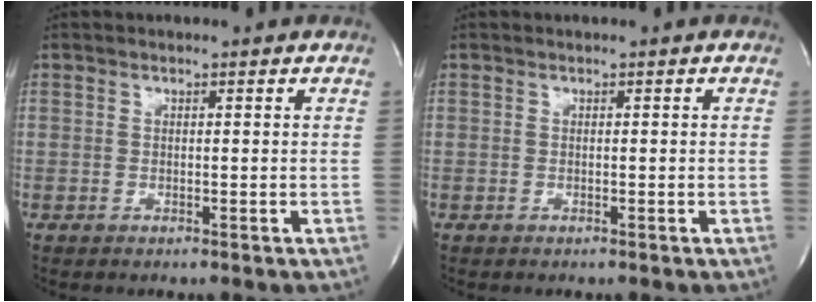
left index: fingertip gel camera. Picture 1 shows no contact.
{"total": 0.0}